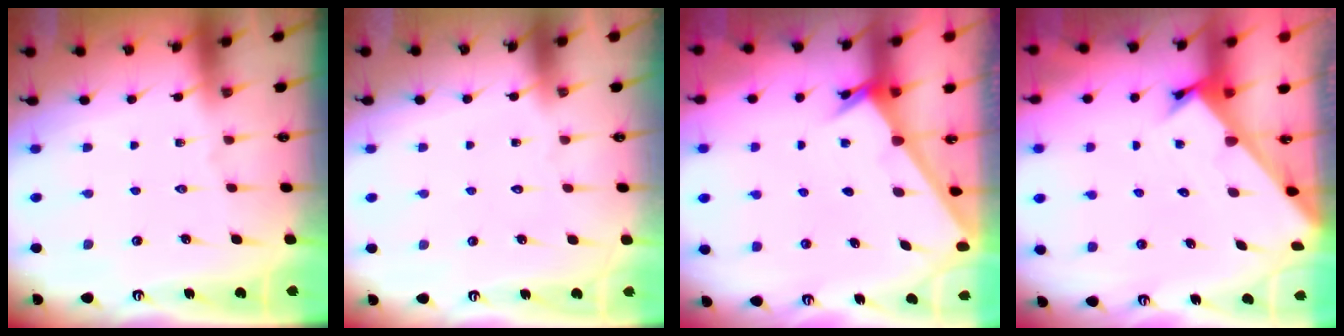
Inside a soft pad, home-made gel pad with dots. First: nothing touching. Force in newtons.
{"total": 1.5, "press": 1.5, "slide": 0.1}
{"total": 2.4, "press": 2.4, "slide": 0.2}
{"total": 2.3, "press": 2.3, "slide": 0.2}